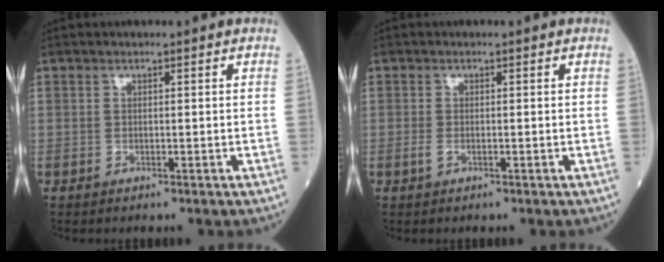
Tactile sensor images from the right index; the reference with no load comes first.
{"total": 1.1, "force": [-0.3, 0.4, 0.9], "torque": [-0.022, -0.001, -0.007]}